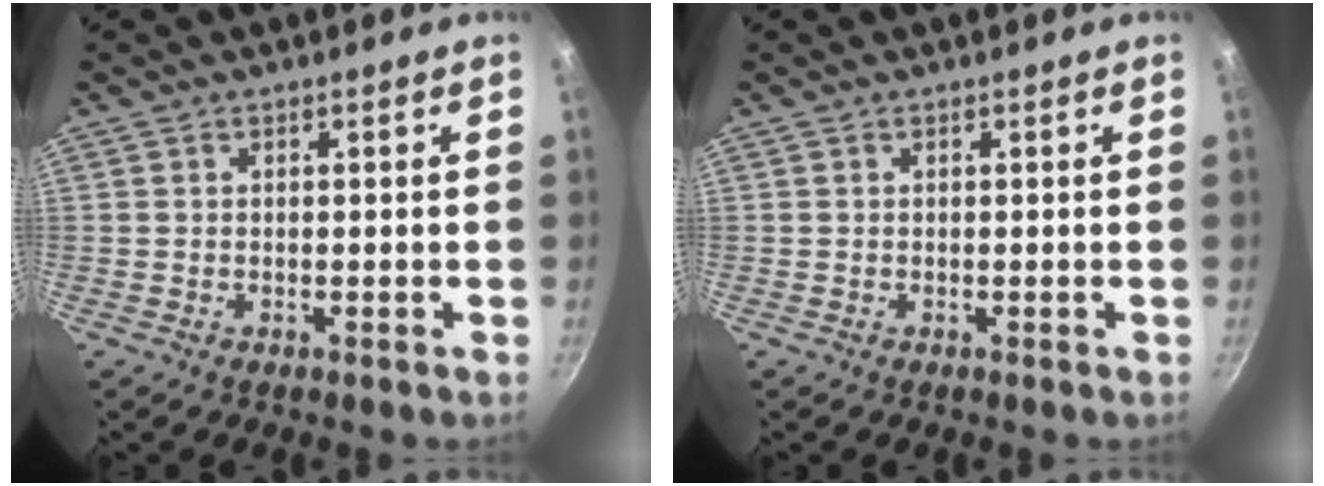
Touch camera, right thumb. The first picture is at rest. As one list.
[{"total": 0.0}]